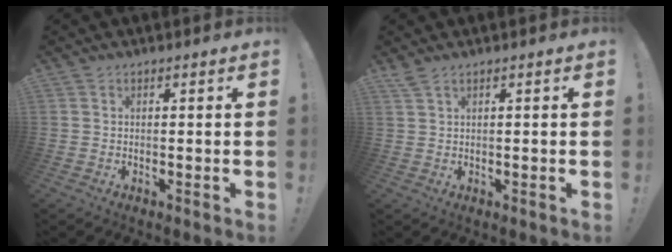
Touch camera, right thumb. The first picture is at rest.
{"total": 1.9, "force": [1.3, 0.3, 1.3], "torque": [-0.035, -0.003, 0.025]}